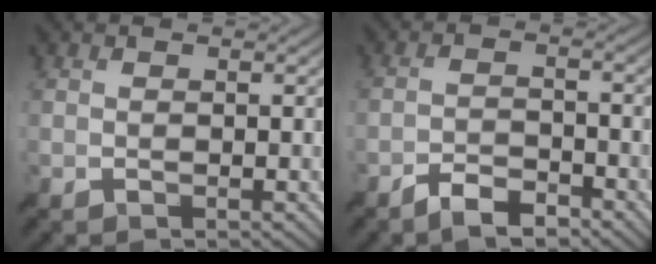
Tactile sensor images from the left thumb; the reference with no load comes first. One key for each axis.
{"total": 4.2, "fx": -3.6, "fy": 1.1, "fz": 1.8, "tx": -0.035, "ty": 0.000, "tz": -0.067}